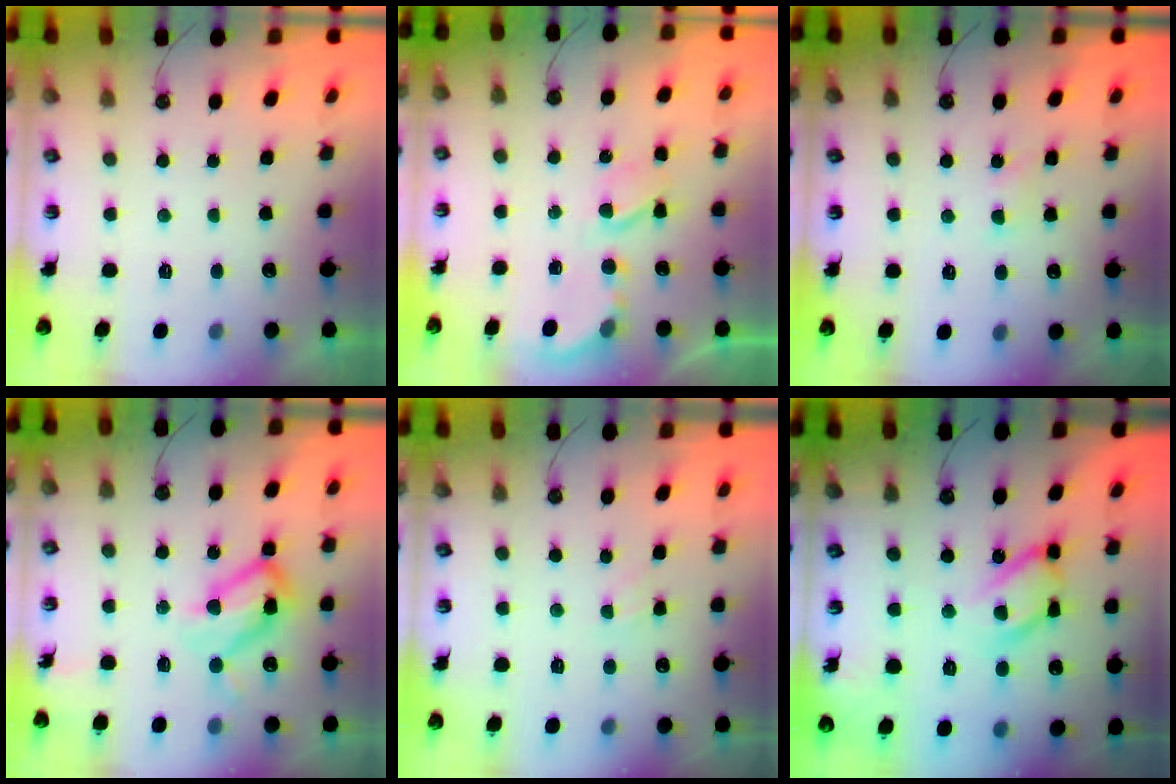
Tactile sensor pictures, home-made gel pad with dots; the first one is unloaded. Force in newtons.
{"total": 6.2, "press": 6.2, "slide": 0.5}
{"total": 3.5, "press": 3.5, "slide": 0.5}
{"total": 13.6, "press": 13.6, "slide": 0.9}
{"total": 1.7, "press": 1.7, "slide": 0.3}
{"total": 15.5, "press": 15.5, "slide": 1.4}